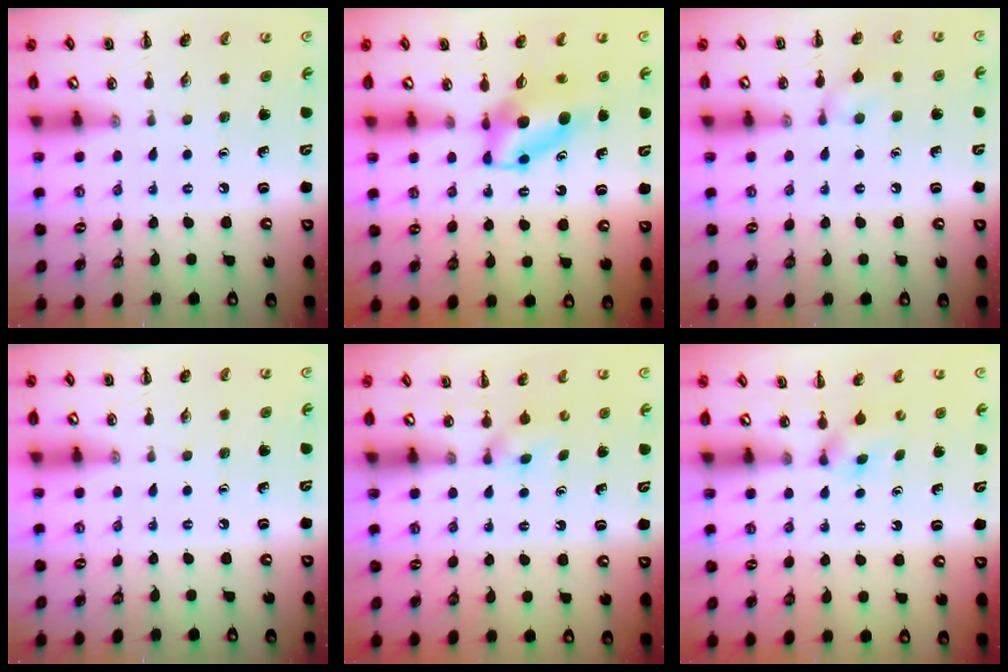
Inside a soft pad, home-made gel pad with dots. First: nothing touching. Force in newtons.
{"total": 6.1, "press": 6.0, "slide": 1.1}
{"total": 6.6, "press": 6.4, "slide": 1.5}
{"total": 0.0}
{"total": 2.3, "press": 2.1, "slide": 0.9}
{"total": 1.8, "press": 1.5, "slide": 1.0}